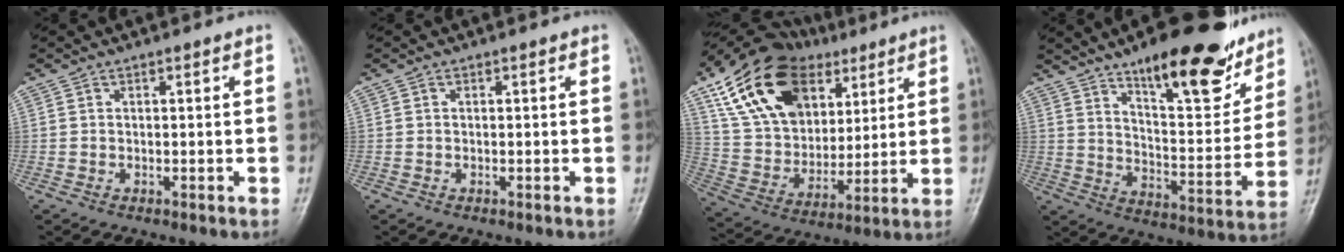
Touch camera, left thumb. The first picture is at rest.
{"total": 0.0}
{"total": 23.4, "force": [10.9, 15.7, 13.5], "torque": [-0.223, -0.015, 0.196]}
{"total": 21.0, "force": [13.9, 7.1, 14.1], "torque": [-0.153, -0.075, 0.214]}